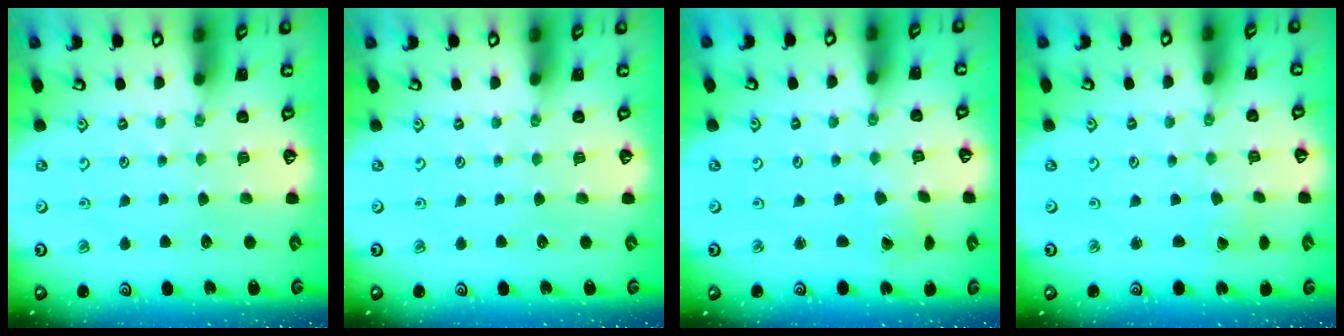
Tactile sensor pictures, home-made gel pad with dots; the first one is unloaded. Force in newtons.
{"total": 0.0}
{"total": 1.9, "press": 1.8, "slide": 0.7}
{"total": 0.0}